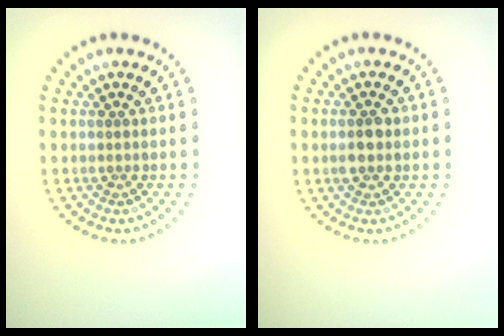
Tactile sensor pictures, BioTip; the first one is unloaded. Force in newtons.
{"total": 2.2, "press": 2.2, "slide": 0.1}